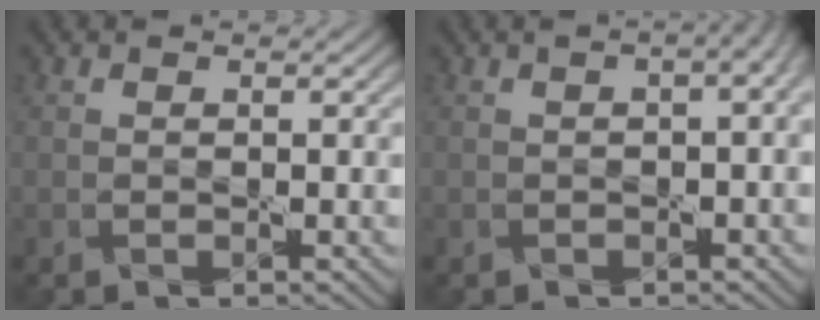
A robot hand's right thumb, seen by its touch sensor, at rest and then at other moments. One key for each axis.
{"total": 5.2, "fx": 0.9, "fy": 2.1, "fz": 4.6, "tx": -0.057, "ty": 0.016, "tz": 0.002}